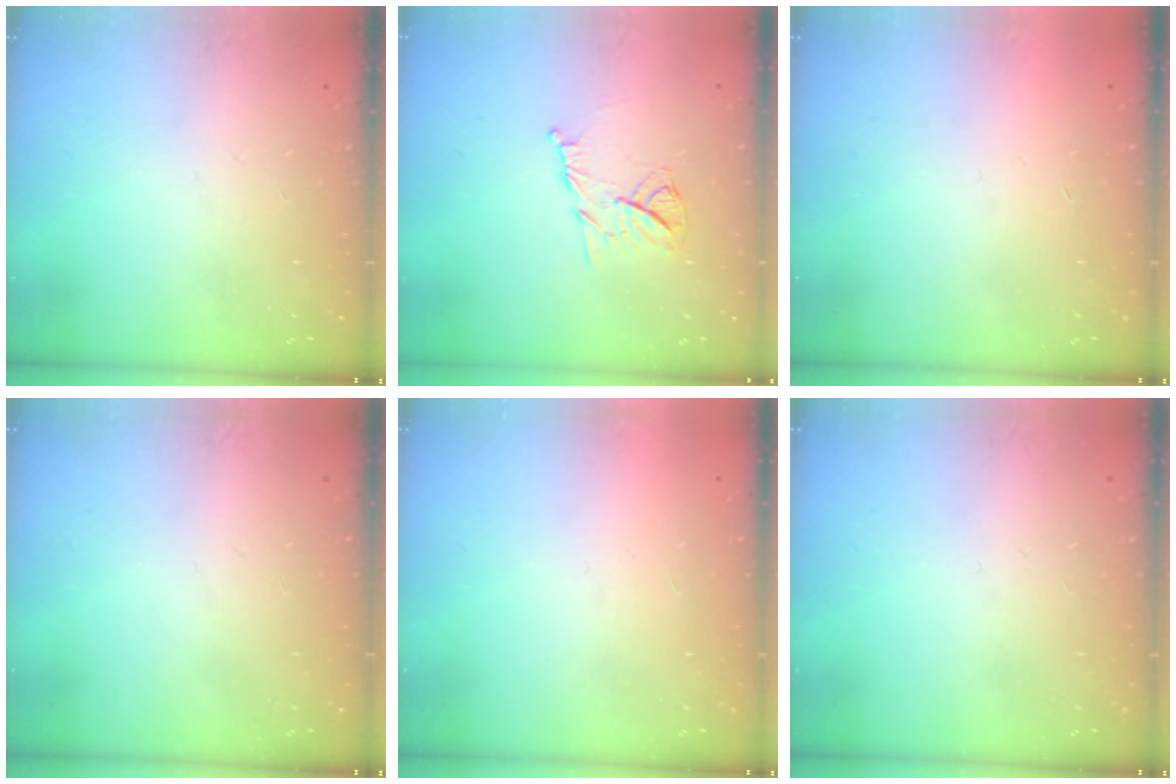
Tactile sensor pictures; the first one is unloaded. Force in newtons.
{"total": 8.6, "press": 8.6, "slide": 0.7}
{"total": 1.5, "press": 1.5, "slide": 0.1}
{"total": 0.0}
{"total": 1.5, "press": 1.5, "slide": 0.1}
{"total": 0.0}